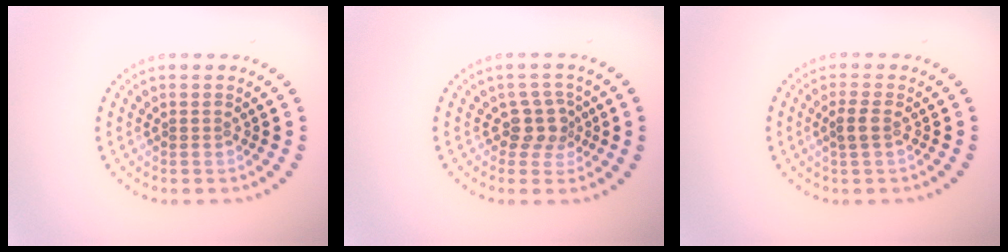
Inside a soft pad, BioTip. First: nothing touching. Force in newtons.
{"total": 2.5, "press": 2.0, "slide": 1.4}
{"total": 1.4, "press": 1.3, "slide": 0.4}